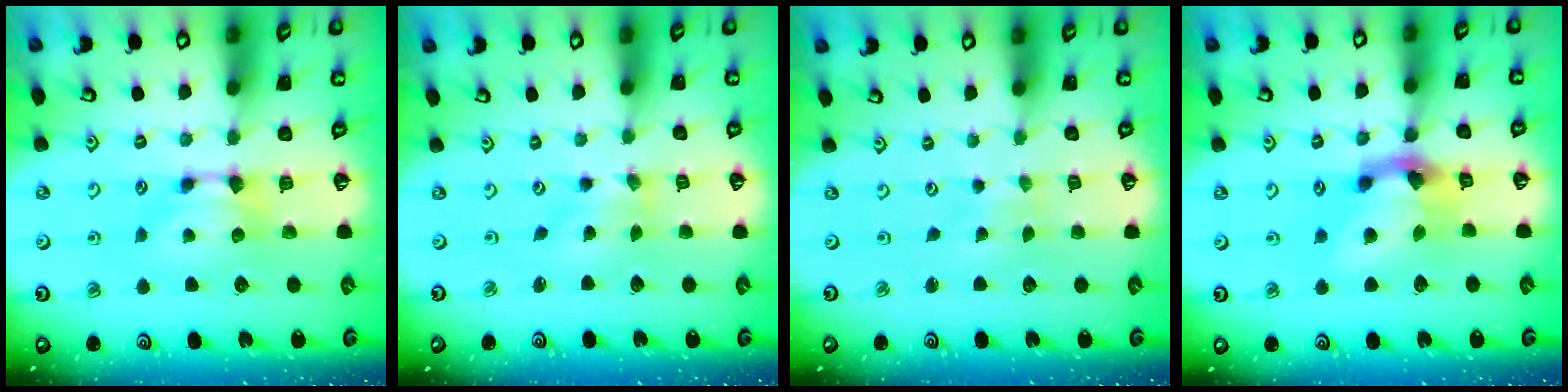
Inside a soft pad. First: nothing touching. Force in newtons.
{"total": 2.1, "press": 1.7, "slide": 1.2}
{"total": 6.0, "press": 5.6, "slide": 2.0}
{"total": 5.5, "press": 5.2, "slide": 1.9}